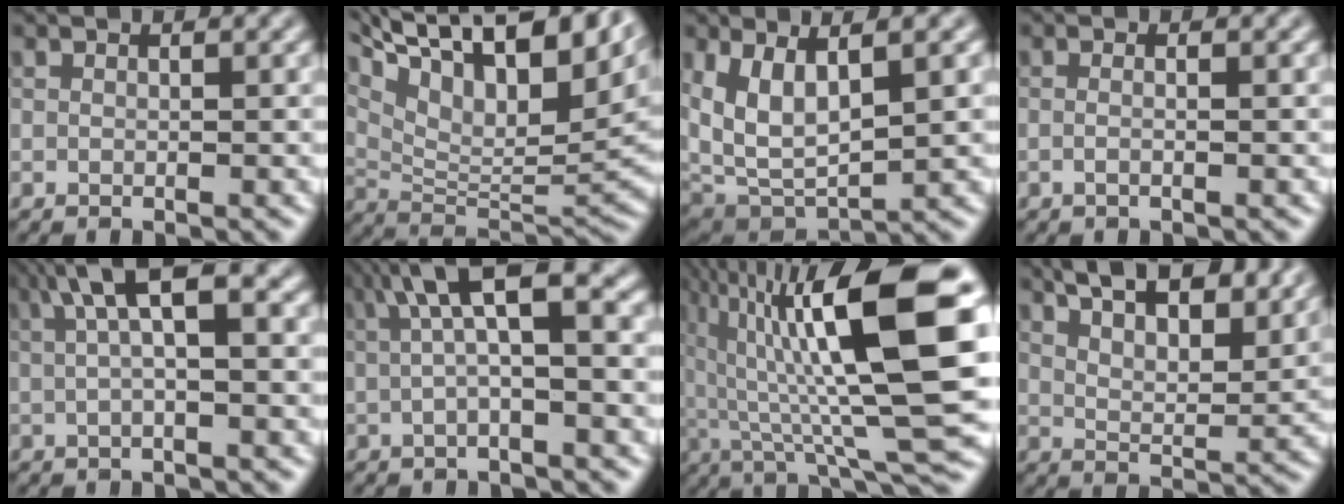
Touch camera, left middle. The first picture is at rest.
{"total": 15.3, "force": [8.6, 6.4, 10.9], "torque": [-0.187, 0.045, 0.150]}
{"total": 7.0, "force": [1.9, 3.1, 6.0], "torque": [-0.138, -0.010, 0.042]}
{"total": 1.8, "force": [0.2, 0.8, 1.6], "torque": [-0.007, -0.011, -0.019]}
{"total": 5.8, "force": [1.8, 1.5, 5.3], "torque": [-0.081, 0.019, 0.024]}
{"total": 6.6, "force": [1.5, 1.7, 6.2], "torque": [-0.102, 0.025, 0.014]}
{"total": 15.3, "force": [3.6, 3.0, 14.6], "torque": [-0.233, 0.016, 0.063]}
{"total": 11.9, "force": [8.5, 4.3, 7.1], "torque": [-0.089, 0.028, 0.090]}